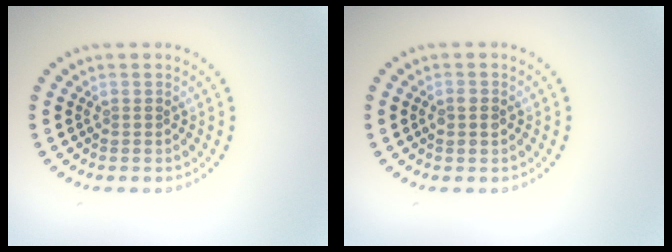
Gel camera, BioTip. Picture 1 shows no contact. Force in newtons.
{"total": 1.6, "press": 1.6, "slide": 0.1}